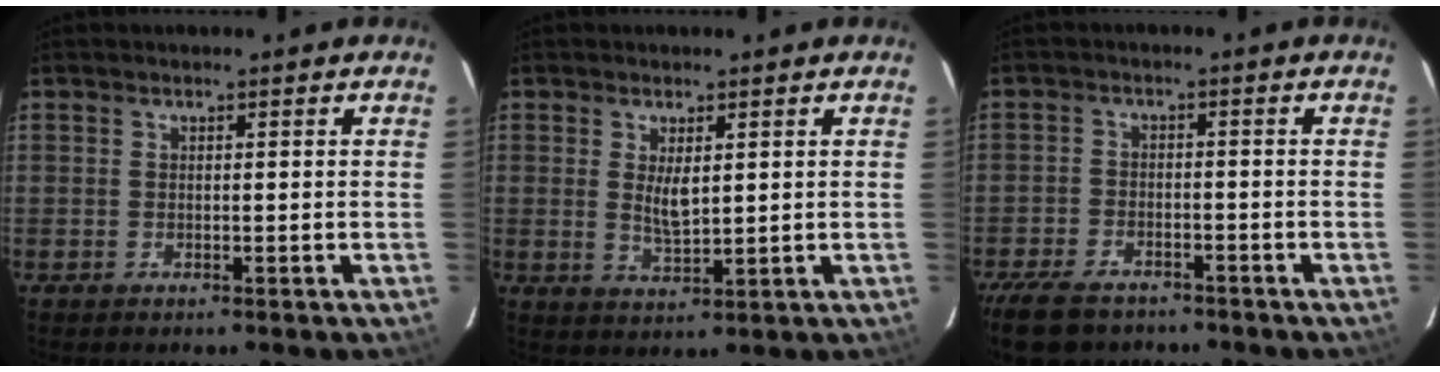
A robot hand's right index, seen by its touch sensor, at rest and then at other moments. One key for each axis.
{"total": 4.4, "fx": 0.9, "fy": 1.7, "fz": 3.9, "tx": -0.067, "ty": -0.008, "tz": 0.019}
{"total": 10.8, "fx": -8.3, "fy": 5.1, "fz": 4.7, "tx": -0.128, "ty": -0.013, "tz": -0.144}